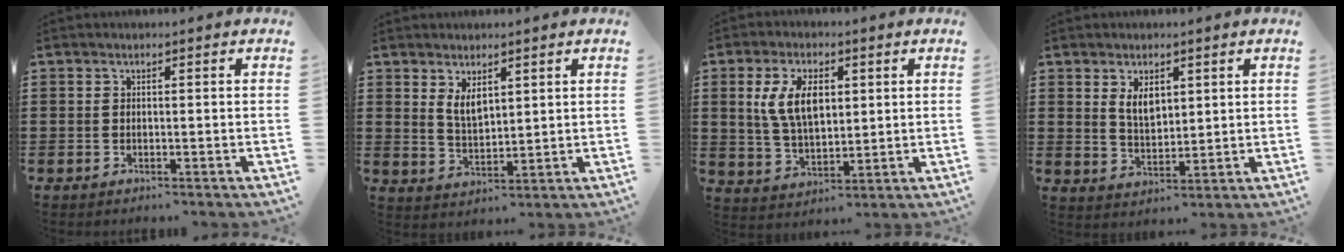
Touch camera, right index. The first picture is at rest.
{"total": 3.7, "force": [2.1, 1.7, 2.4], "torque": [-0.045, 0.000, 0.037]}
{"total": 8.0, "force": [2.1, 4.4, 6.4], "torque": [-0.144, 0.005, 0.031]}
{"total": 4.1, "force": [2.0, 2.2, 2.9], "torque": [-0.056, 0.002, 0.034]}